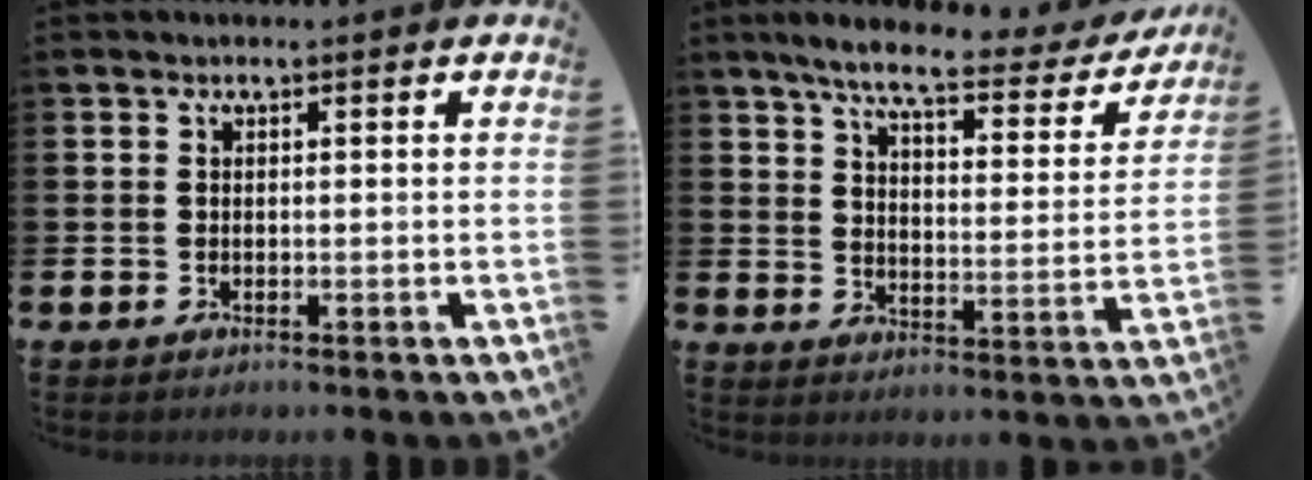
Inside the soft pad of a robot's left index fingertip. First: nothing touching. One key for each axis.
{"total": 7.0, "fx": 5.8, "fy": 1.3, "fz": 3.7, "tx": -0.083, "ty": -0.039, "tz": 0.089}